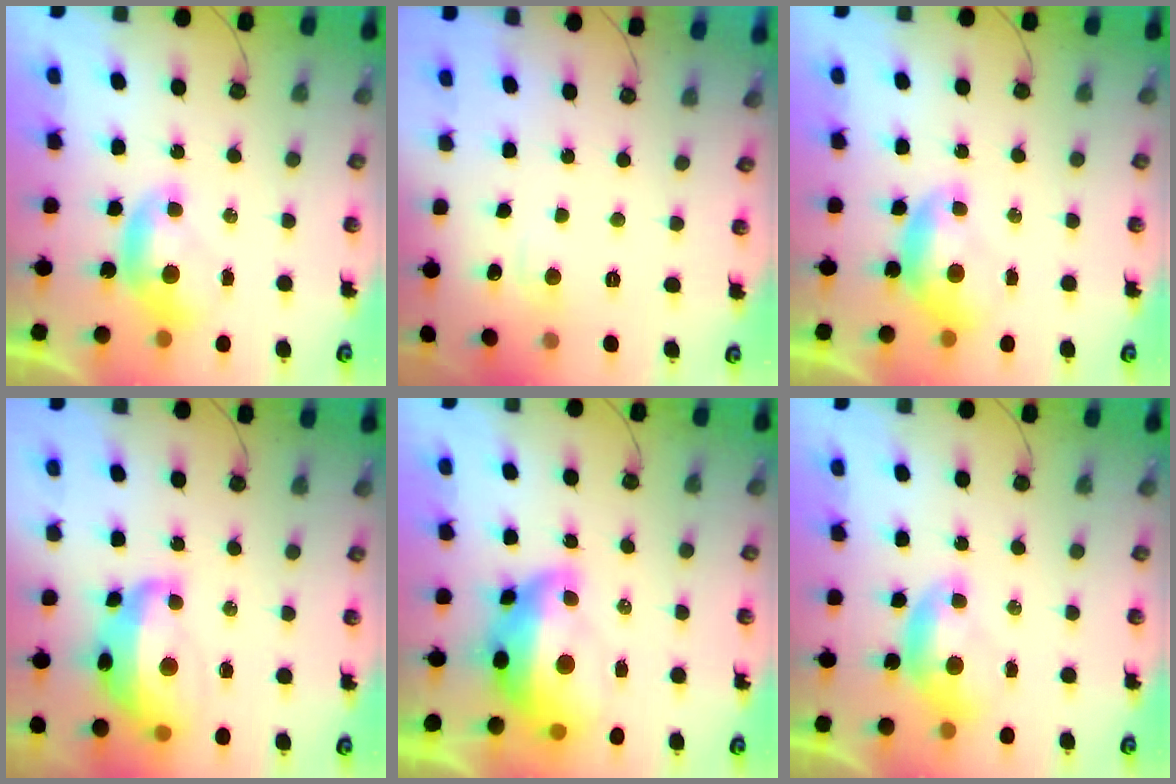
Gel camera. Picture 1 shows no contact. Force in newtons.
{"total": 1.3, "press": 1.1, "slide": 0.6}
{"total": 0.0}
{"total": 8.1, "press": 8.0, "slide": 0.9}
{"total": 8.9, "press": 8.8, "slide": 1.4}
{"total": 0.0}